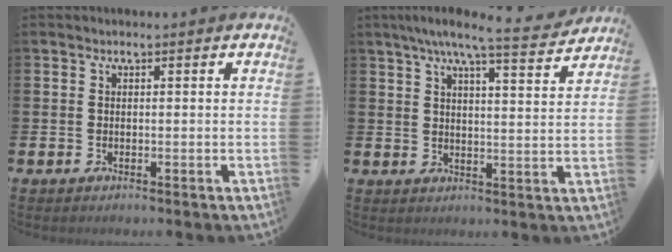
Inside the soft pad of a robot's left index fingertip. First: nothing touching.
{"total": 7.6, "force": [6.8, 0.3, 3.4], "torque": [-0.075, -0.033, 0.117]}